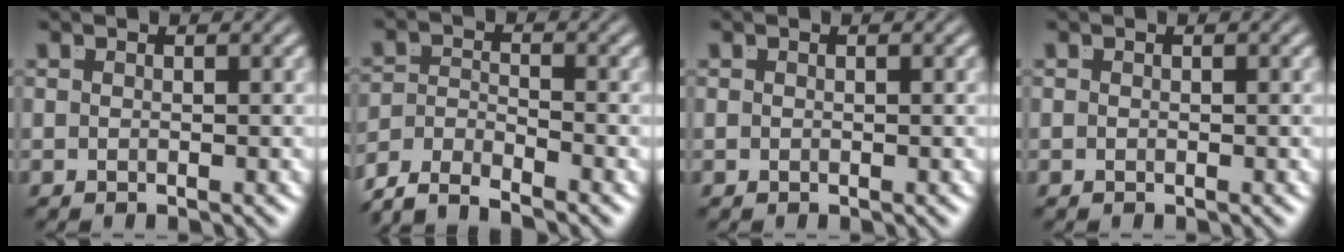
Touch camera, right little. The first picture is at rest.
{"total": 6.4, "force": [-4.5, 3.7, 2.7], "torque": [-0.054, -0.023, -0.075]}
{"total": 0.0}
{"total": 0.0}